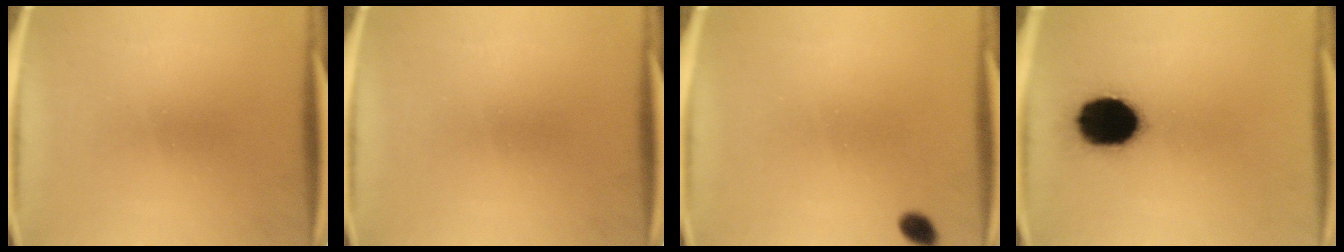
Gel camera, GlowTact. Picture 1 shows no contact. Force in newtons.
{"total": 0.0}
{"total": 2.1}
{"total": 17.2}